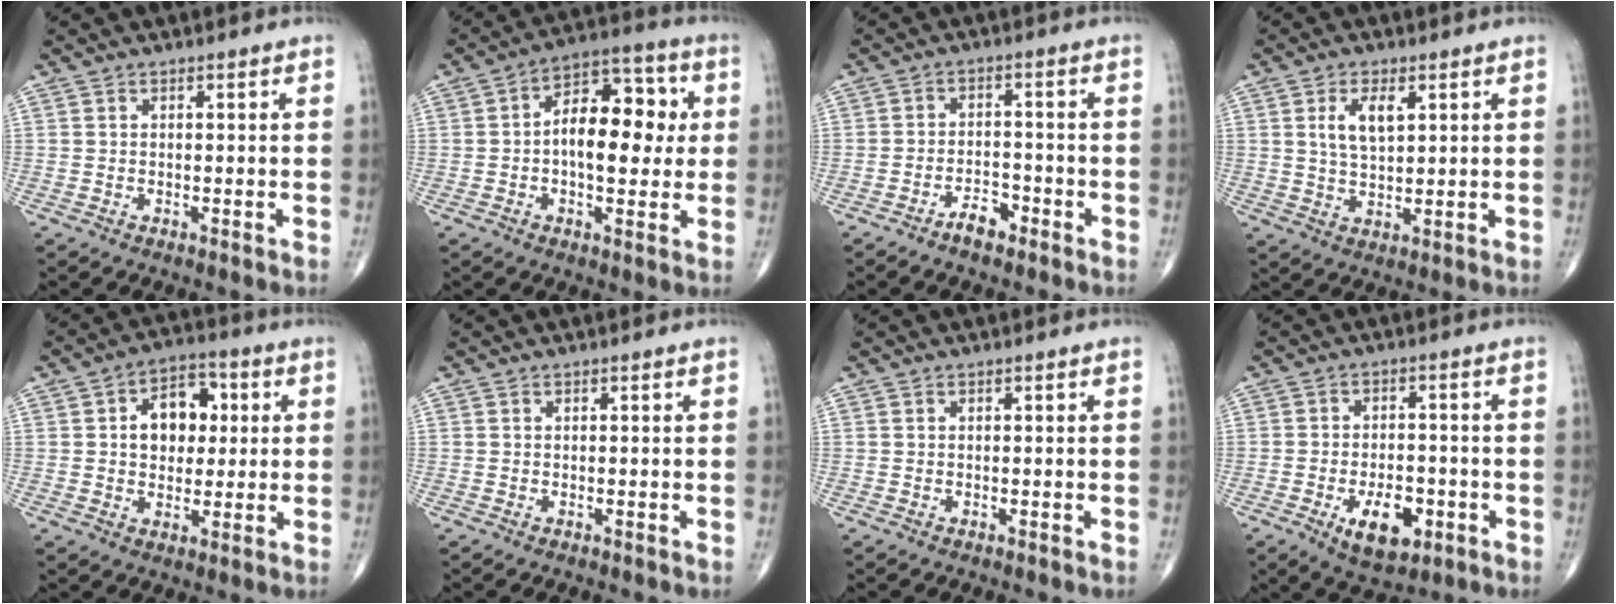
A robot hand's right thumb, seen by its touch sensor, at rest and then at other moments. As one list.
[{"total": 13.4, "force": [0.7, 7.4, 11.2], "torque": [-0.141, 0.025, 0.002]}, {"total": 3.6, "force": [-2.7, 1.5, 1.9], "torque": [-0.029, 0.020, -0.047]}, {"total": 6.0, "force": [2.2, 2.8, 4.9], "torque": [-0.090, -0.010, 0.045]}, {"total": 10.2, "force": [1.8, 7.1, 7.1], "torque": [-0.073, 0.012, 0.024]}, {"total": 0.0}, {"total": 0.0}, {"total": 9.2, "force": [-3.5, 5.0, 6.9], "torque": [-0.091, 0.009, -0.047]}]